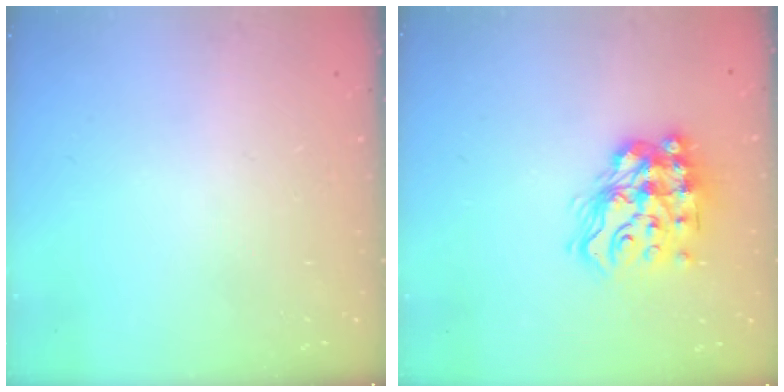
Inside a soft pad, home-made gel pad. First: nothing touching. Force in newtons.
{"total": 16.0, "press": 15.9, "slide": 1.8}